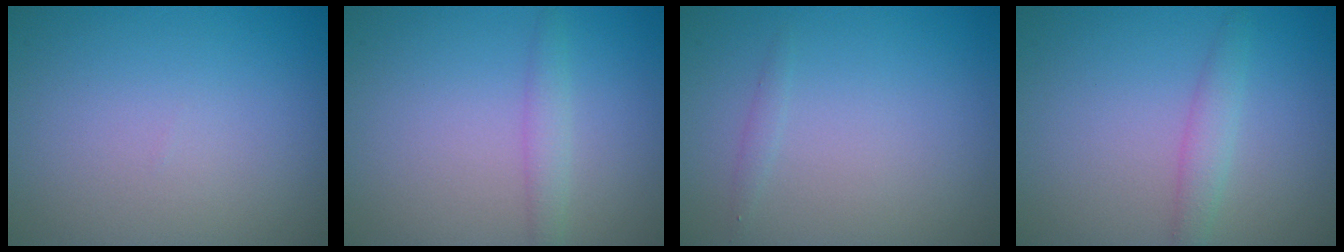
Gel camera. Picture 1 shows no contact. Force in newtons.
{"total": 1.5, "press": 1.5, "slide": 0.0}
{"total": 0.6, "press": 0.6, "slide": 0.0}
{"total": 1.8, "press": 1.8, "slide": 0.1}